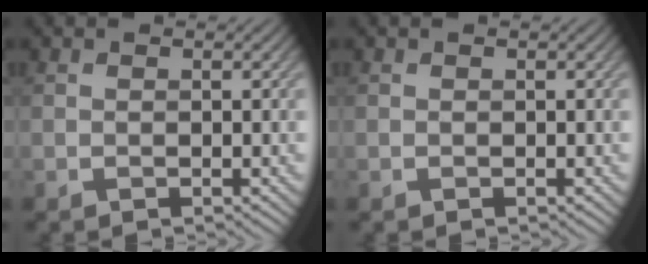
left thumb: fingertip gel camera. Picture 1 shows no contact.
{"total": 0.0}